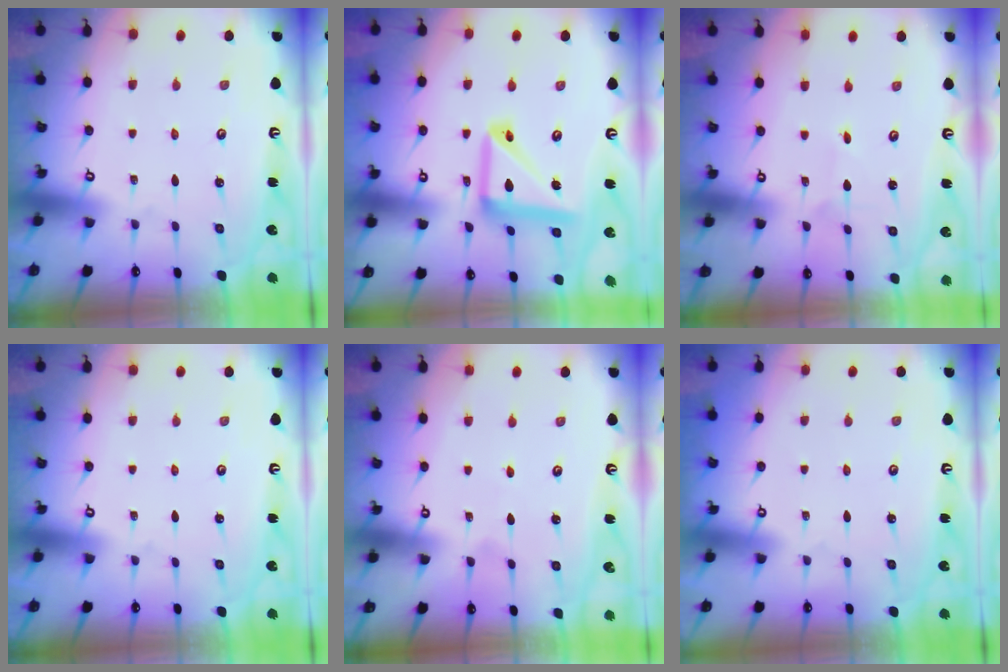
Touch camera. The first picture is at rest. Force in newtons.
{"total": 15.1, "press": 15.0, "slide": 1.5}
{"total": 1.3, "press": 1.3, "slide": 0.1}
{"total": 0.0}
{"total": 3.3, "press": 3.3, "slide": 0.5}
{"total": 0.0}